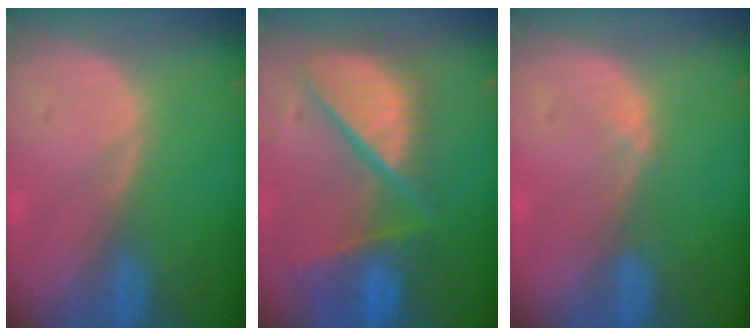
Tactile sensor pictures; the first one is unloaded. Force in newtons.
{"total": 12.0, "press": 10.0, "slide": 6.6}
{"total": 0.7, "press": 0.6, "slide": 0.4}